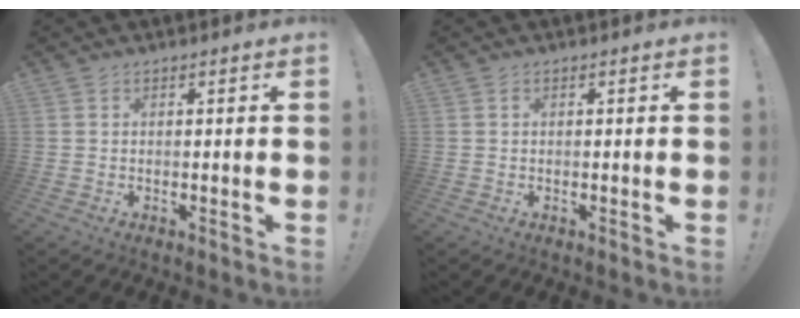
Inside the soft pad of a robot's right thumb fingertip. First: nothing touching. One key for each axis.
{"total": 0.0}